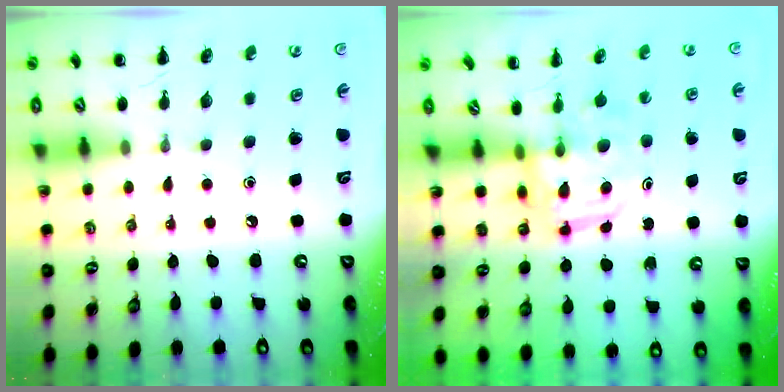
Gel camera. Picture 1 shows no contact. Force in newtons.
{"total": 2.7, "press": 2.7, "slide": 0.3}